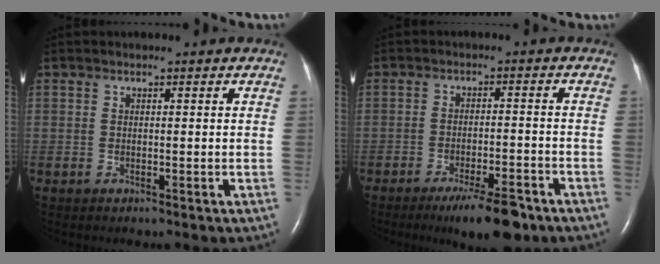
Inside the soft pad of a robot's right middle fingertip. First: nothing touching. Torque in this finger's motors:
{"motor_torque": [1.12, -1.01, 0.18, 0.07]}